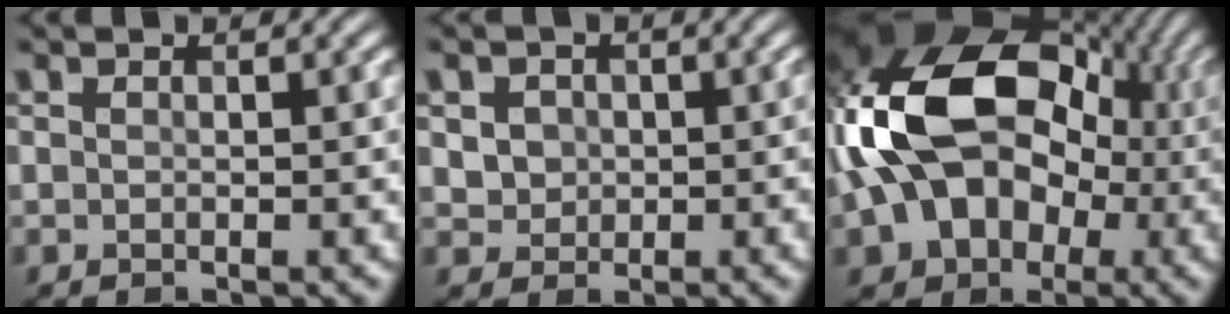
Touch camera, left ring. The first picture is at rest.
{"total": 4.2, "force": [0.3, 3.7, 1.9], "torque": [-0.036, -0.004, -0.003]}
{"total": 15.8, "force": [-0.7, 11.5, 10.9], "torque": [-0.214, -0.008, -0.018]}